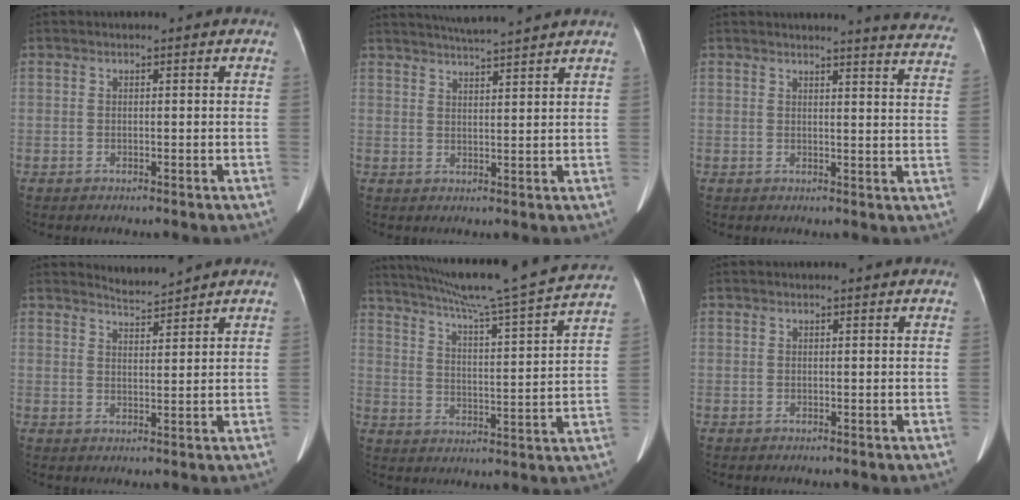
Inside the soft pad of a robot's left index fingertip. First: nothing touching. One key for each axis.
{"total": 7.8, "fx": 7.2, "fy": -1.1, "fz": 2.8, "tx": -0.053, "ty": 0.015, "tz": 0.109}
{"total": 11.5, "fx": 11.2, "fy": -0.2, "fz": 2.5, "tx": -0.014, "ty": -0.079, "tz": 0.095}
{"total": 2.9, "fx": 2.7, "fy": -0.7, "fz": -0.4, "tx": 0.001, "ty": -0.006, "tz": 0.057}
{"total": 23.5, "fx": 20.8, "fy": -1.3, "fz": 10.9, "tx": -0.185, "ty": -0.029, "tz": 0.285}
{"total": 0.9, "fx": 0.8, "fy": -0.1, "fz": 0.3, "tx": -0.009, "ty": 0.004, "tz": 0.014}